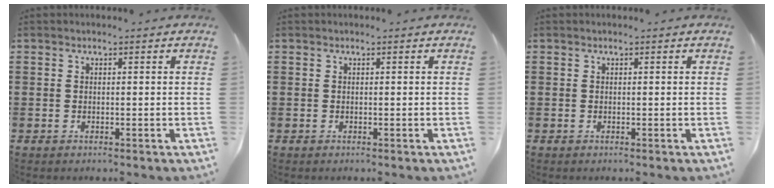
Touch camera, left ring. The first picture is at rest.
{"total": 0.0}
{"total": 0.0}